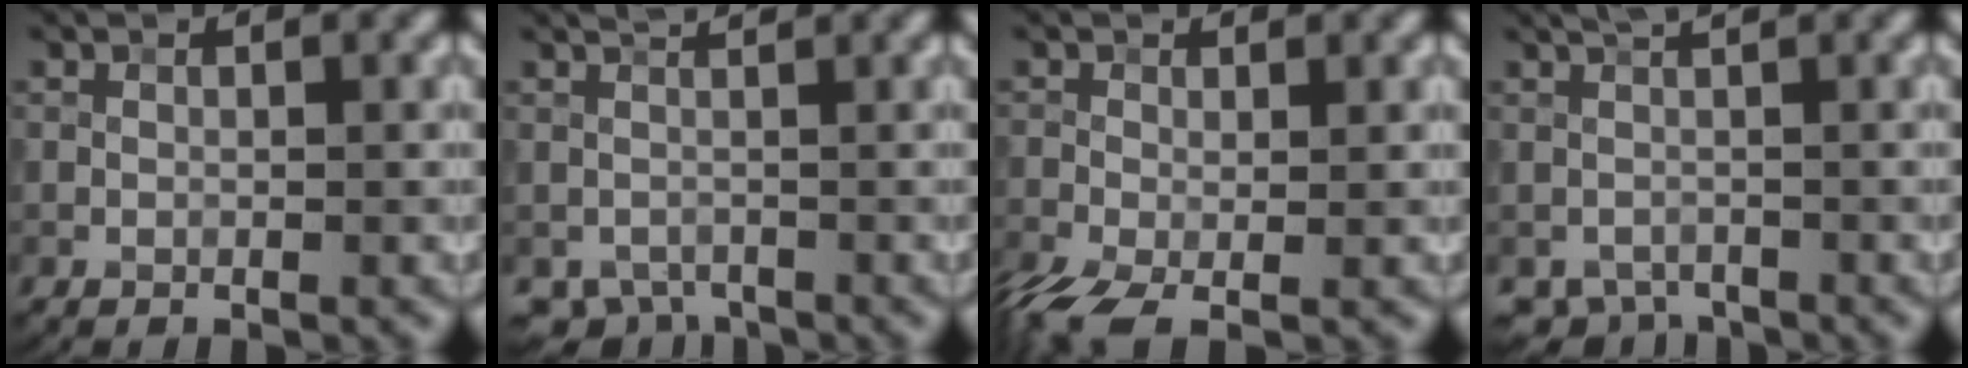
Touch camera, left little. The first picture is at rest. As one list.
[{"total": 1.6, "force": [-0.3, 1.1, 1.1], "torque": [-0.021, -0.006, -0.005]}, {"total": 3.9, "force": [-1.9, 2.0, 2.8], "torque": [-0.078, -0.016, -0.039]}, {"total": 1.2, "force": [-0.3, 0.7, 0.9], "torque": [-0.020, -0.008, -0.001]}]